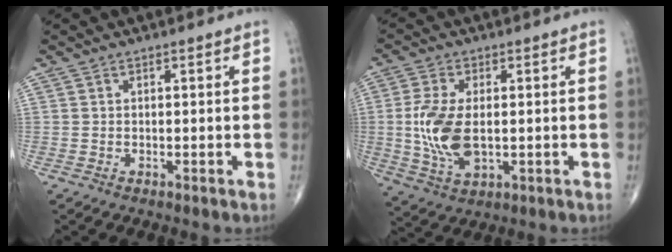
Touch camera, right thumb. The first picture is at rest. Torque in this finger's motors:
{"motor_torque": [0.15, 0.30, 1.05, 0.13, 0.12]}